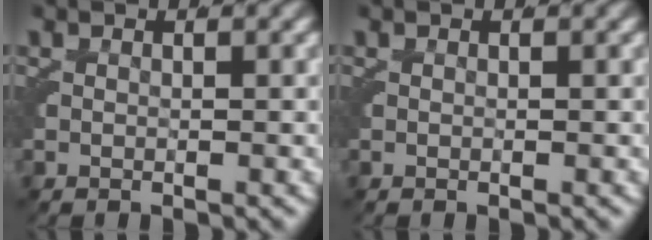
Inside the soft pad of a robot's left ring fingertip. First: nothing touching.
{"total": 0.0}